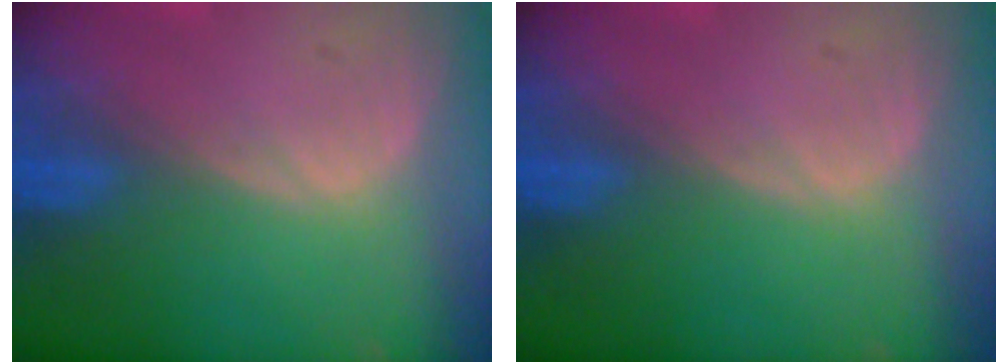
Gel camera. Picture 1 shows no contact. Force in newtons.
{"total": 0.0}